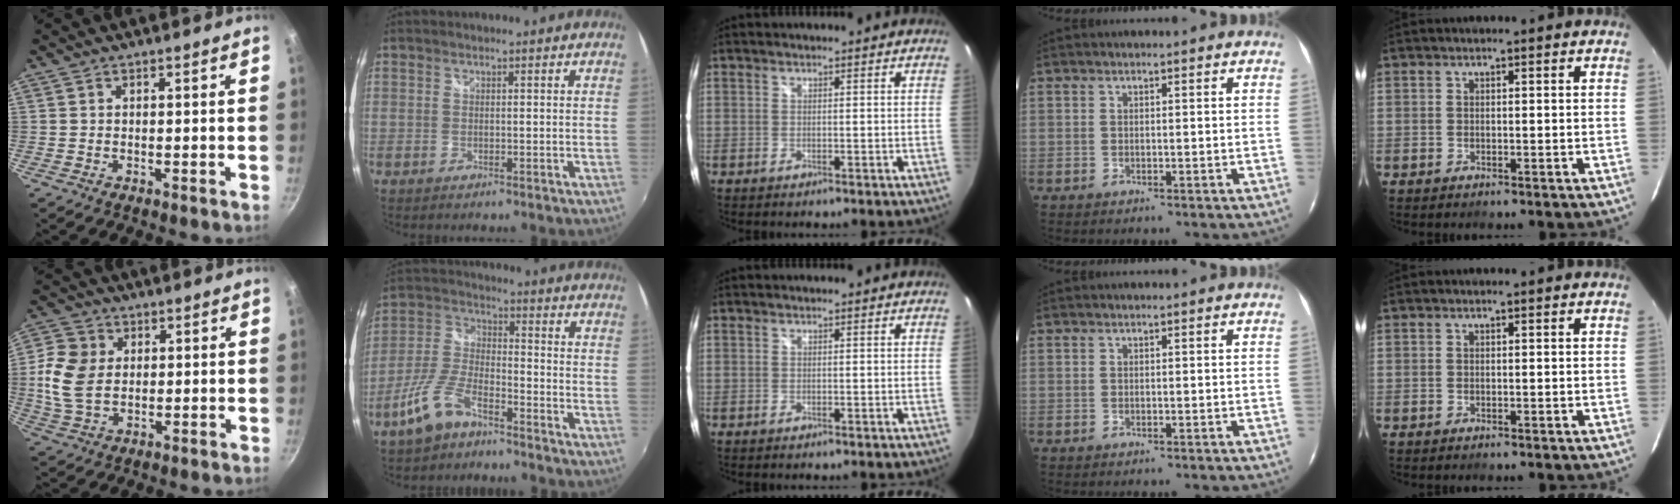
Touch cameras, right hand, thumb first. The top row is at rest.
{"thumb": {"total": 10.3, "force": [1.0, 7.6, 6.8], "torque": [-0.124, -0.002, 0.014]}, "index": {"total": 9.4, "force": [-6.4, 3.7, 5.8], "torque": [-0.133, 0.003, -0.123]}}